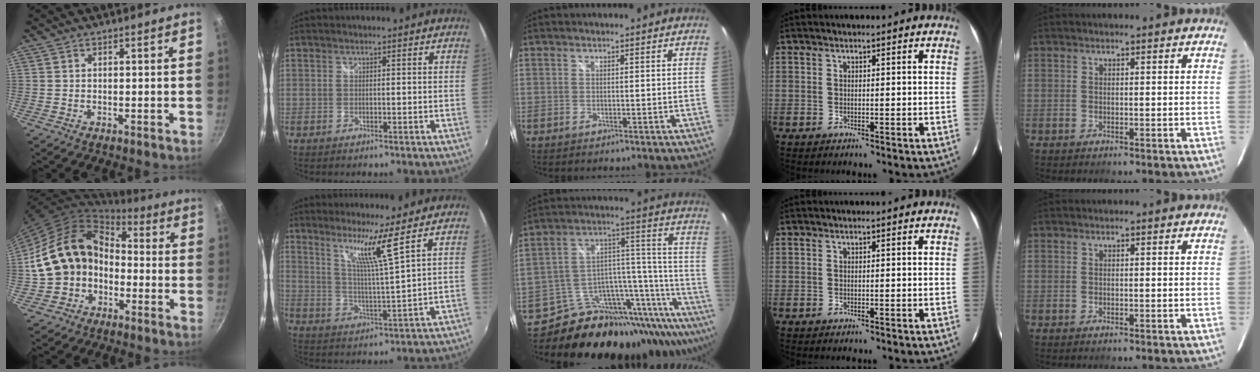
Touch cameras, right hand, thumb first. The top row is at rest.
{"thumb": {"total": 15.4, "force": [-2.5, 12.6, 8.4], "torque": [-0.126, 0.061, -0.047]}, "index": {"total": 8.1, "force": [5.4, -2.0, 5.6], "torque": [-0.090, -0.012, 0.100]}, "middle": {"total": 26.9, "force": [-21.9, 9.0, 12.7], "torque": [-0.134, 0.024, -0.328]}}